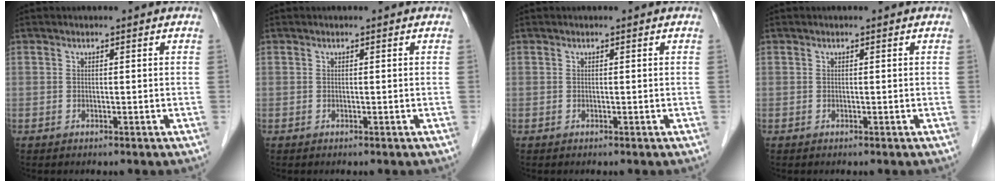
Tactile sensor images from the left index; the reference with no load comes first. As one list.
[{"total": 0.0}, {"total": 0.0}, {"total": 0.0}]